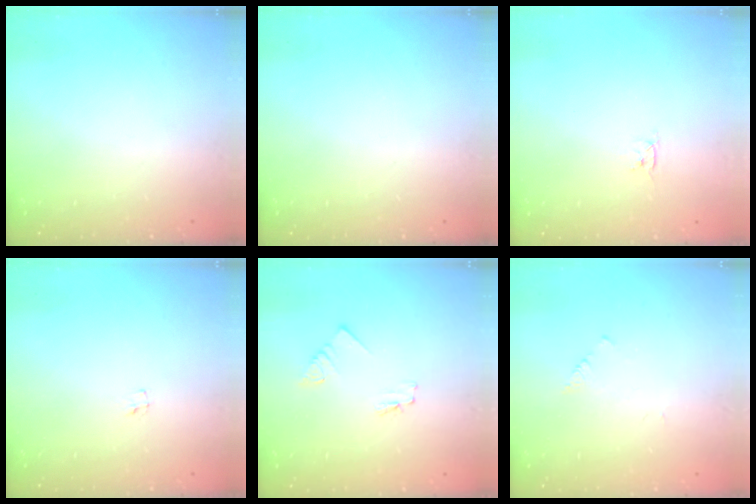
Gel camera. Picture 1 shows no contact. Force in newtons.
{"total": 0.0}
{"total": 2.8, "press": 2.8, "slide": 0.3}
{"total": 1.2, "press": 1.2, "slide": 0.1}
{"total": 1.2, "press": 1.2, "slide": 0.1}
{"total": 1.0, "press": 0.9, "slide": 0.2}